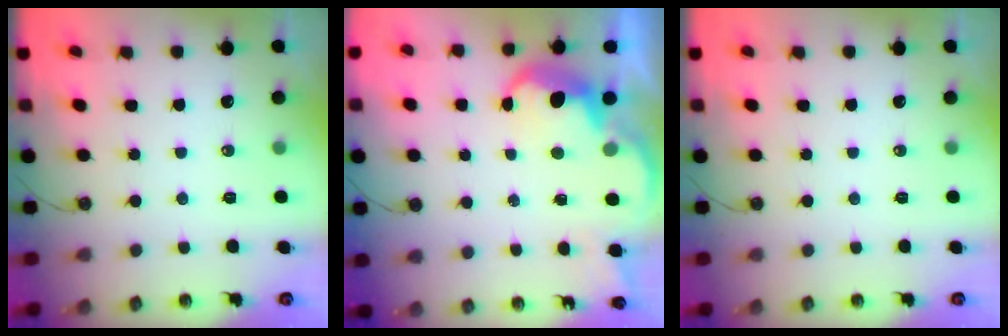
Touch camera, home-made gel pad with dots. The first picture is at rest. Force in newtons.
{"total": 6.2, "press": 6.2, "slide": 0.5}
{"total": 0.0}